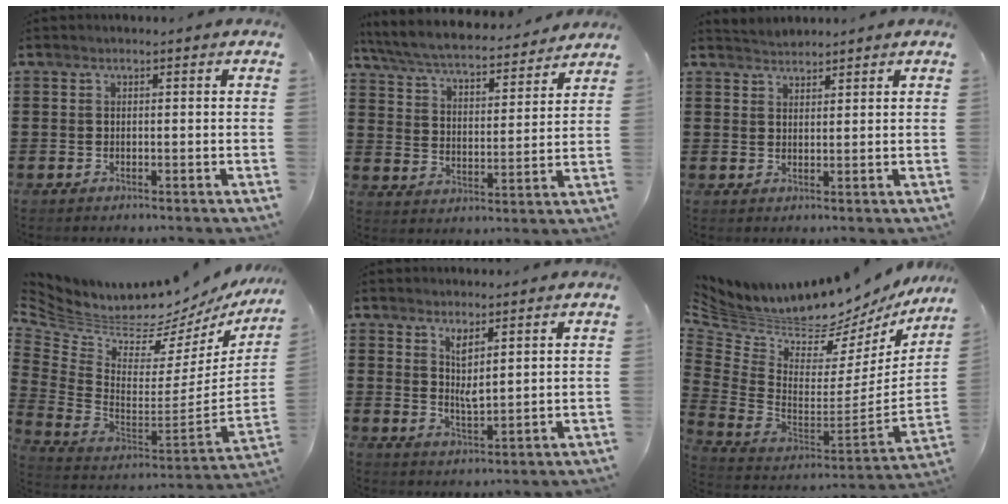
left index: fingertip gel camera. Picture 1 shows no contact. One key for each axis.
{"total": 5.8, "fx": 5.5, "fy": 0.3, "fz": 1.9, "tx": -0.061, "ty": -0.038, "tz": 0.092}
{"total": 2.1, "fx": 2.1, "fy": 0.2, "fz": -0.1, "tx": -0.004, "ty": 0.000, "tz": 0.041}
{"total": 4.1, "fx": 4.0, "fy": 0.9, "fz": 0.4, "tx": -0.047, "ty": -0.063, "tz": 0.060}
{"total": 3.4, "fx": 2.2, "fy": 0.9, "fz": 2.4, "tx": -0.051, "ty": -0.003, "tz": 0.040}
{"total": 6.0, "fx": 5.9, "fy": 0.8, "fz": 0.5, "tx": -0.055, "ty": -0.077, "tz": 0.092}